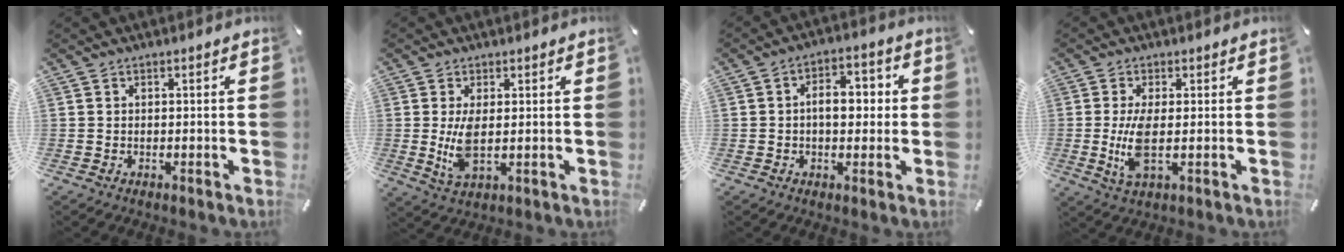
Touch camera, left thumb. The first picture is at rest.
{"total": 6.4, "force": [0.6, 2.5, 5.9], "torque": [-0.127, -0.013, 0.008]}
{"total": 7.1, "force": [-0.2, 4.6, 5.5], "torque": [-0.071, 0.003, -0.011]}
{"total": 7.5, "force": [-0.3, 2.3, 7.1], "torque": [-0.157, -0.018, -0.006]}